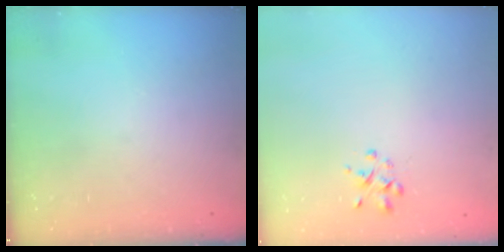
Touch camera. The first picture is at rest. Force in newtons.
{"total": 1.8, "press": 1.8, "slide": 0.5}